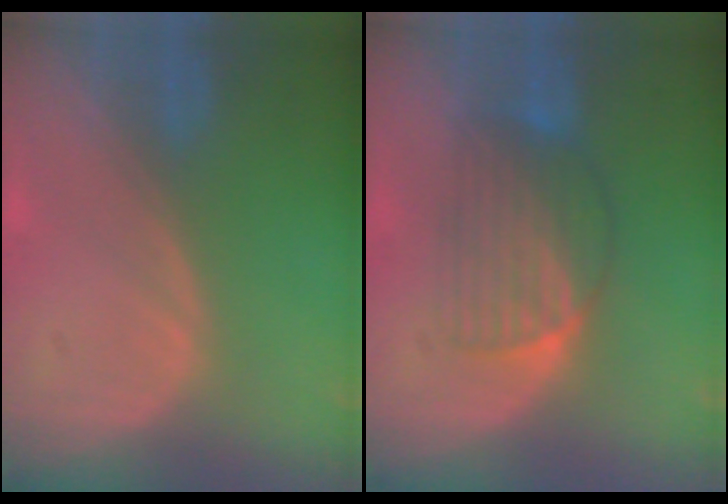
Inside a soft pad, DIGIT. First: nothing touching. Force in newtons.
{"total": 6.7, "press": 6.3, "slide": 2.3}